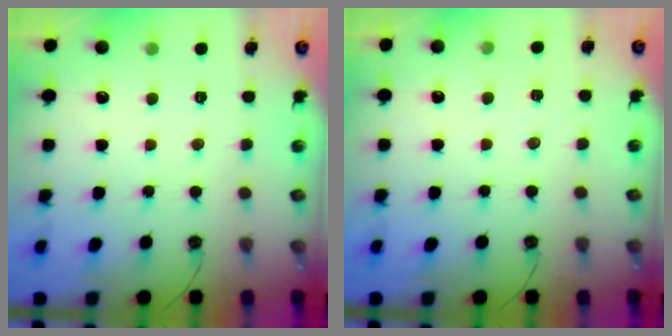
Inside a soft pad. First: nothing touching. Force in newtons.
{"total": 3.1, "press": 2.4, "slide": 2.0}